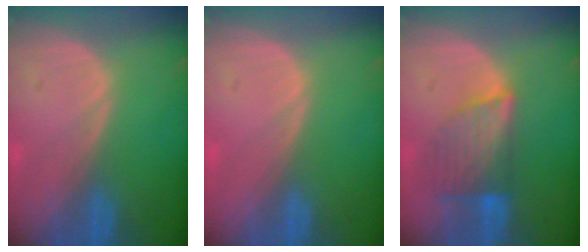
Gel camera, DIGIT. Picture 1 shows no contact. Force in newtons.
{"total": 0.5, "press": 0.1, "slide": 0.5}
{"total": 6.9, "press": 6.5, "slide": 2.2}